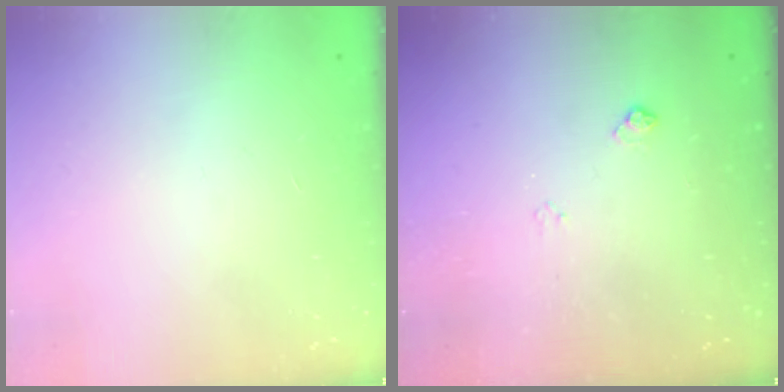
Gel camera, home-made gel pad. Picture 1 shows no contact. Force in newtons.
{"total": 4.3, "press": 4.2, "slide": 0.8}